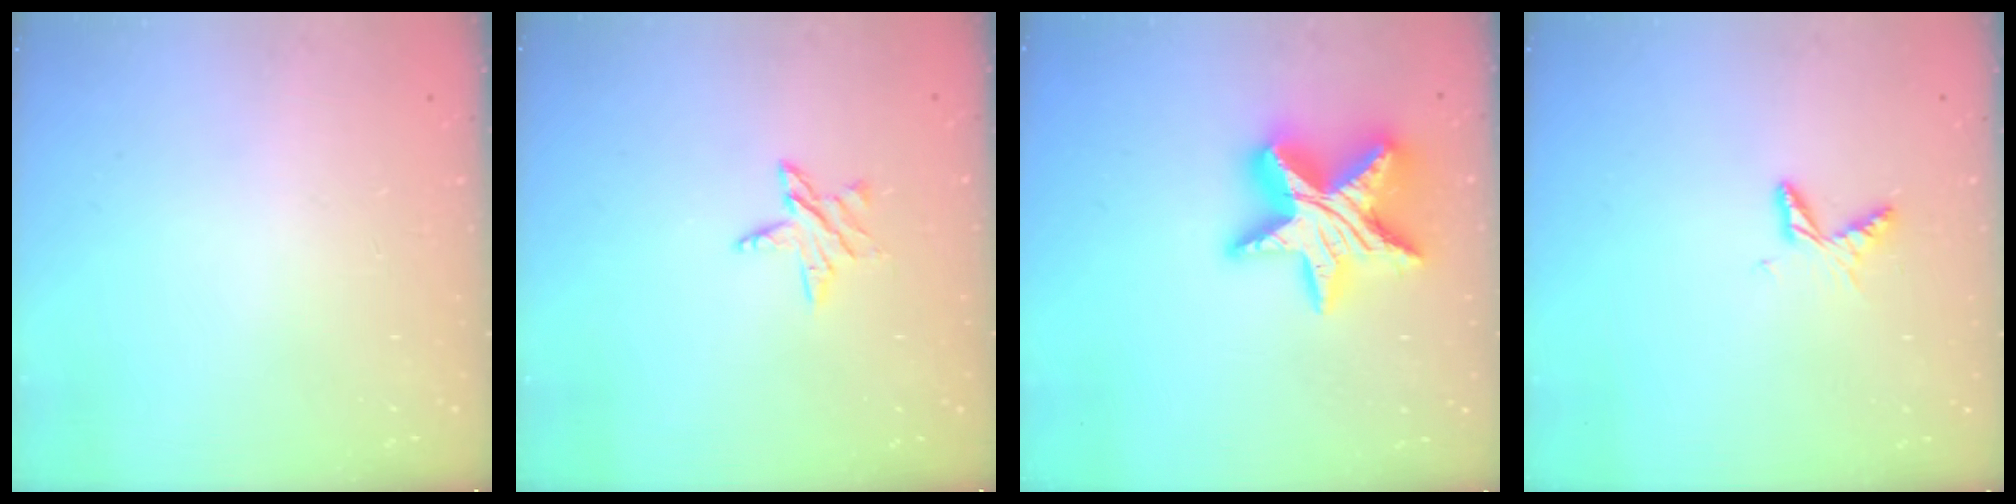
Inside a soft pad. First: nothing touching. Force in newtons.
{"total": 6.6, "press": 6.5, "slide": 0.6}
{"total": 19.1, "press": 19.0, "slide": 1.1}
{"total": 5.6, "press": 5.6, "slide": 0.5}